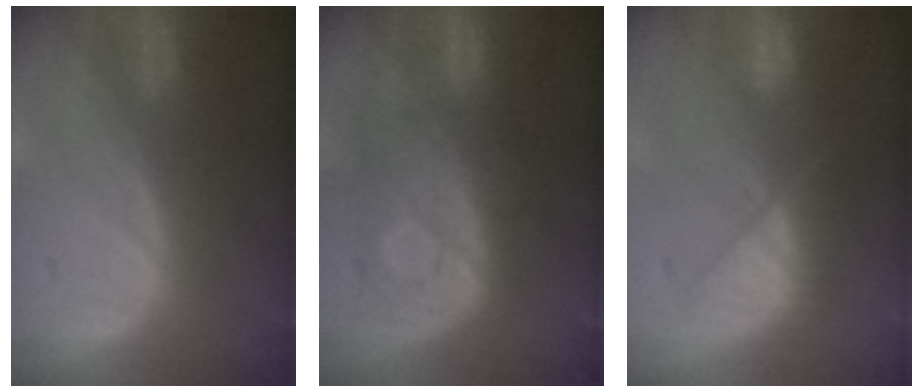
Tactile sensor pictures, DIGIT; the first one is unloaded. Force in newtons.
{"total": 10.1, "press": 9.2, "slide": 4.1}
{"total": 8.0, "press": 7.6, "slide": 2.4}